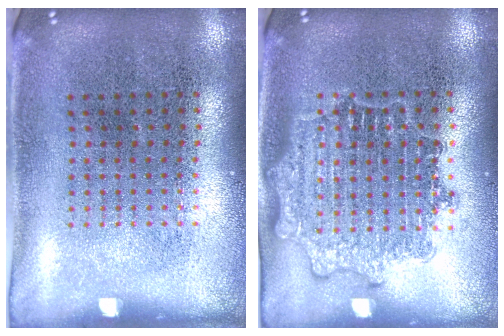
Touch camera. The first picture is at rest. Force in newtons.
{"total": 1.5, "press": 1.5, "slide": 0.2}